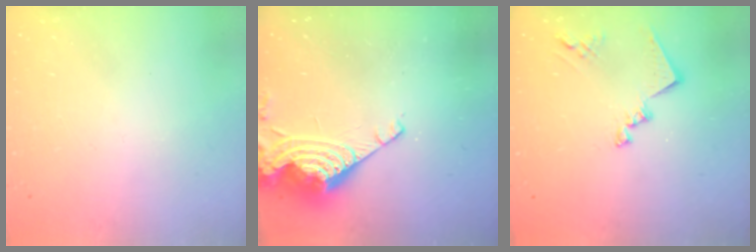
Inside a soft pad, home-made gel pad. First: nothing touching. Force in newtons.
{"total": 9.6, "press": 9.6, "slide": 0.8}
{"total": 13.3, "press": 13.2, "slide": 1.1}